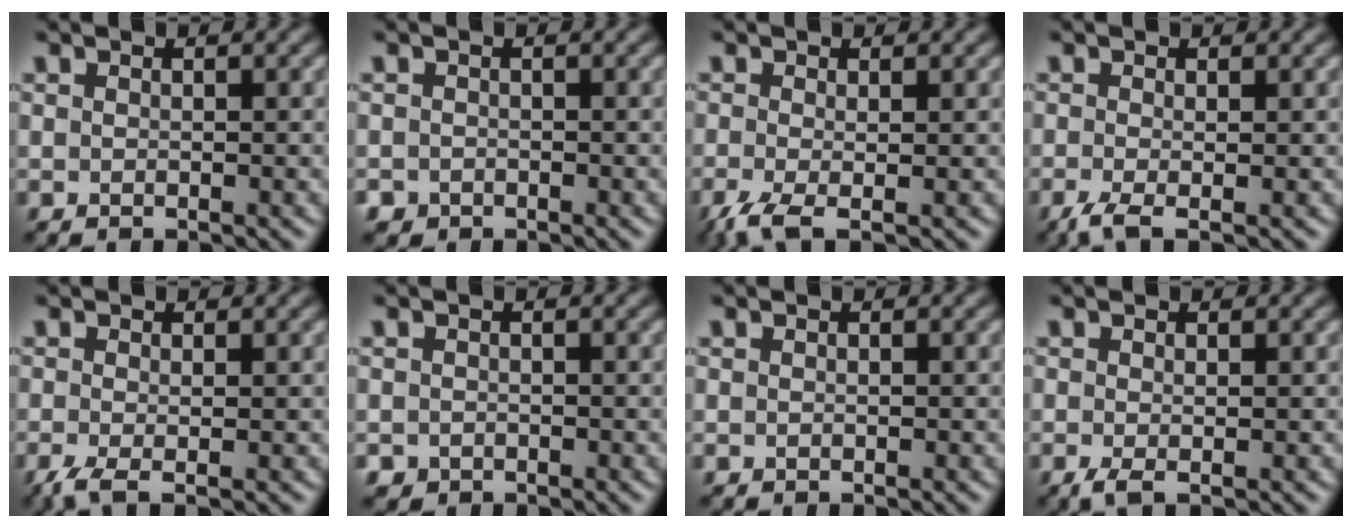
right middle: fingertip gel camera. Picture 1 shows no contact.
{"total": 0.9, "force": [-0.6, 0.7, 0.0], "torque": [0.005, -0.005, -0.011]}
{"total": 3.1, "force": [-1.4, 0.8, 2.6], "torque": [-0.064, -0.010, -0.034]}
{"total": 2.4, "force": [-1.1, 0.5, 2.1], "torque": [-0.047, -0.009, -0.028]}
{"total": 2.4, "force": [-1.0, 0.5, 2.1], "torque": [-0.049, -0.008, -0.025]}
{"total": 0.7, "force": [-0.4, 0.6, 0.0], "torque": [0.004, -0.005, -0.008]}
{"total": 0.0}
{"total": 1.3, "force": [-0.5, 0.3, 1.2], "torque": [-0.028, -0.007, -0.010]}